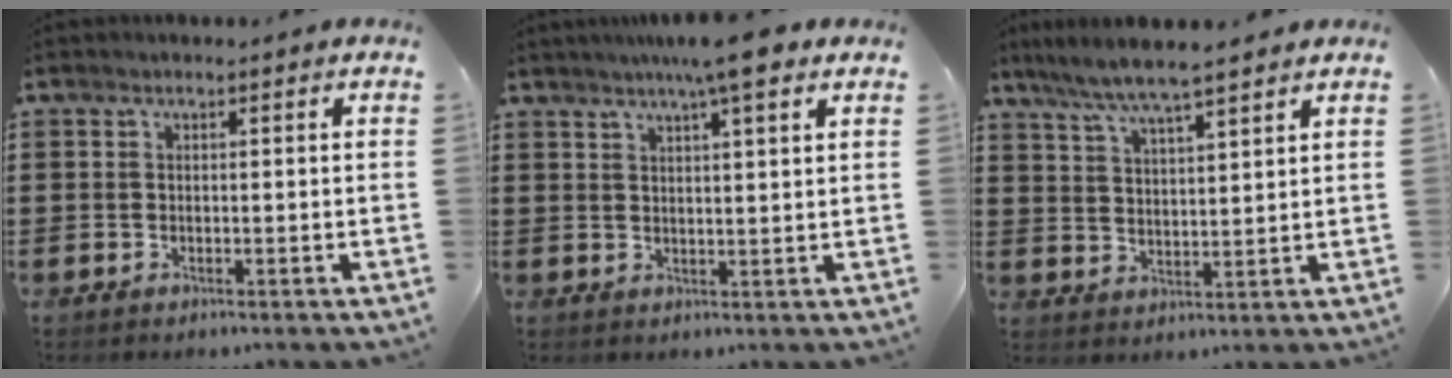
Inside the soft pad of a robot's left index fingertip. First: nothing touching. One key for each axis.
{"total": 6.3, "fx": 4.5, "fy": 0.1, "fz": 4.4, "tx": -0.080, "ty": -0.003, "tz": 0.075}
{"total": 5.7, "fx": 5.0, "fy": 0.0, "fz": 2.8, "tx": -0.071, "ty": -0.019, "tz": 0.086}